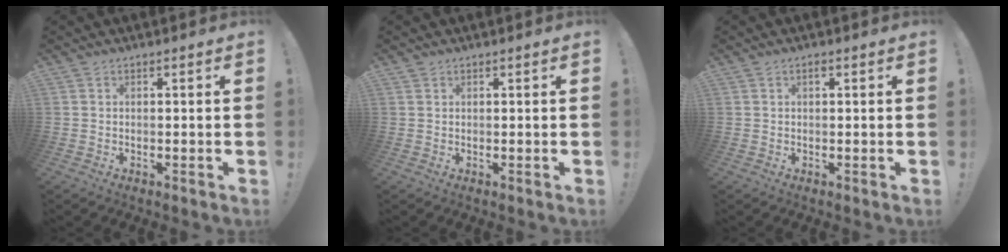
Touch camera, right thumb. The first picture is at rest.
{"total": 0.7, "force": [0.6, 0.3, 0.0], "torque": [0.002, -0.002, 0.011]}
{"total": 0.9, "force": [0.4, 0.5, 0.6], "torque": [-0.011, 0.002, 0.007]}